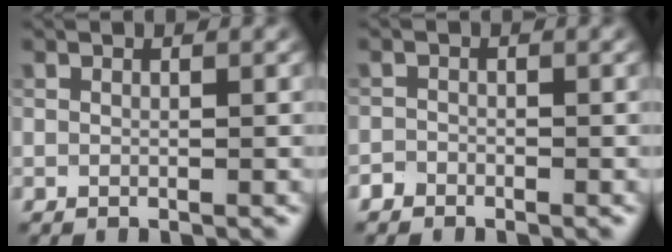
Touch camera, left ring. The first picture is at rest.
{"total": 1.0, "force": [-0.8, 0.5, -0.1], "torque": [0.001, 0.003, -0.018]}